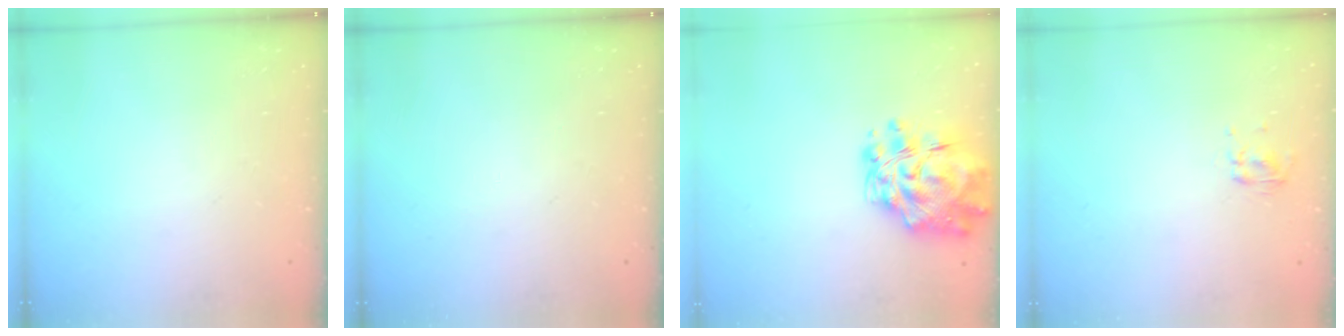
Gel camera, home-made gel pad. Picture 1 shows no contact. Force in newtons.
{"total": 0.0}
{"total": 15.4, "press": 14.6, "slide": 5.0}
{"total": 2.8, "press": 2.6, "slide": 1.0}